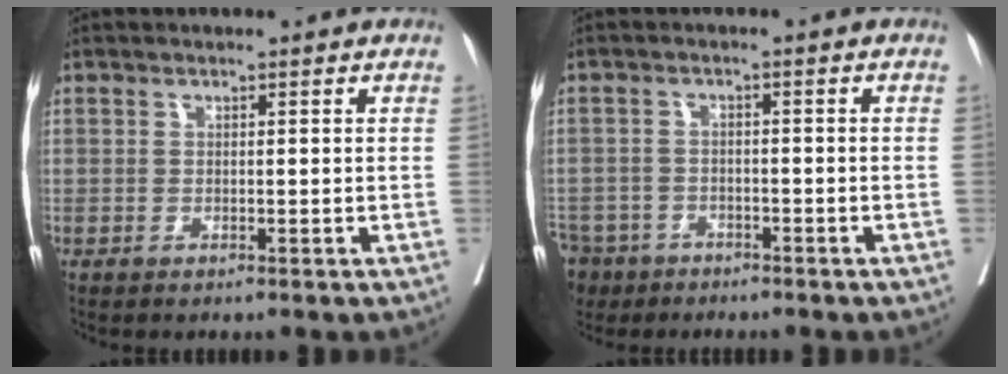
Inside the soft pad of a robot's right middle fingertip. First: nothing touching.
{"total": 9.5, "force": [-6.8, 6.2, 2.3], "torque": [-0.075, -0.011, -0.111]}